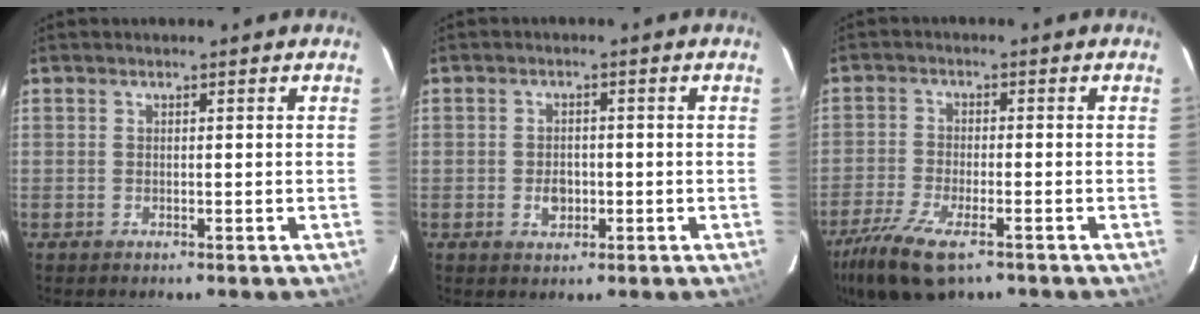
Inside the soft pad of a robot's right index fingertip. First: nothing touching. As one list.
[{"total": 3.3, "force": [-0.9, 2.4, 2.0], "torque": [-0.036, 0.002, -0.012]}, {"total": 11.9, "force": [-7.9, 4.0, 8.0], "torque": [-0.192, -0.038, -0.149]}]